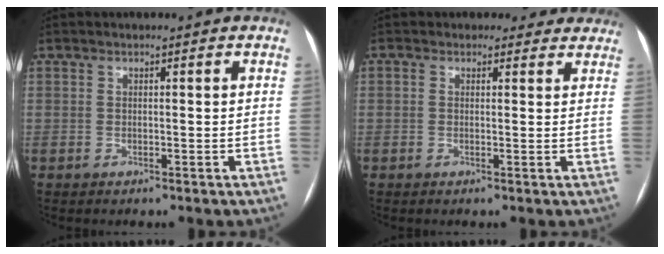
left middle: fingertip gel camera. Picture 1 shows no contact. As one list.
[{"total": 4.3, "force": [3.5, 2.3, 0.4], "torque": [0.008, 0.007, 0.029]}]